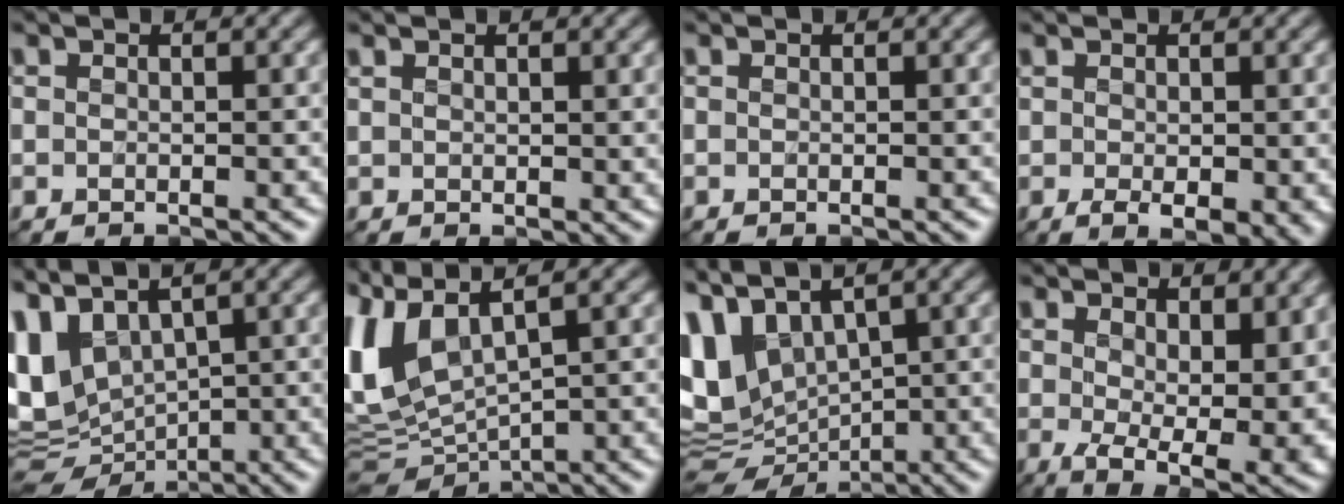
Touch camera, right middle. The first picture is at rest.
{"total": 1.0, "force": [0.9, 0.2, 0.4], "torque": [-0.008, -0.002, 0.022]}
{"total": 0.0}
{"total": 3.1, "force": [-0.5, 1.1, 2.8], "torque": [-0.044, -0.007, -0.001]}
{"total": 9.0, "force": [0.6, 6.3, 6.4], "torque": [-0.150, 0.000, 0.032]}
{"total": 8.1, "force": [1.8, 3.9, 6.8], "torque": [-0.173, 0.002, 0.040]}
{"total": 10.7, "force": [0.5, 7.5, 7.6], "torque": [-0.171, -0.005, 0.038]}
{"total": 10.7, "force": [1.0, 6.0, 8.8], "torque": [-0.129, -0.024, 0.043]}